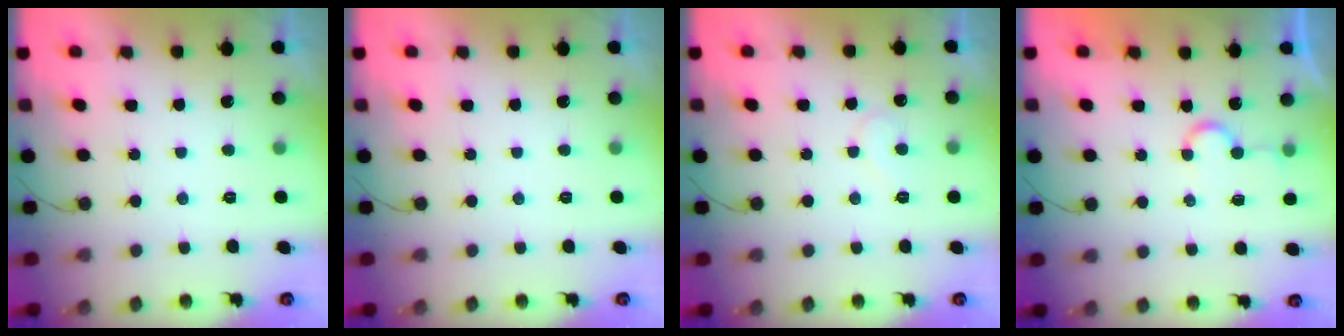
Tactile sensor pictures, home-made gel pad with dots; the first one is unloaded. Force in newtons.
{"total": 0.0}
{"total": 4.9, "press": 4.9, "slide": 0.4}
{"total": 5.4, "press": 5.4, "slide": 0.4}